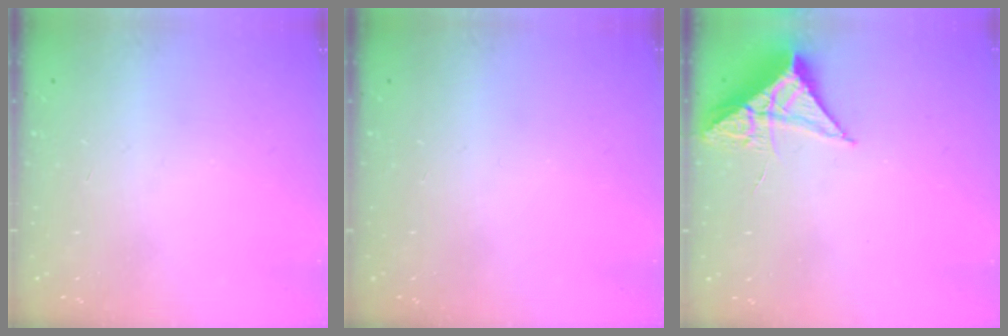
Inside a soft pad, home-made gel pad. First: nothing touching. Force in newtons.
{"total": 0.0}
{"total": 7.0, "press": 7.0, "slide": 0.3}